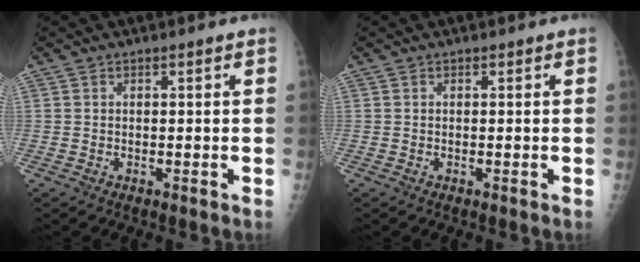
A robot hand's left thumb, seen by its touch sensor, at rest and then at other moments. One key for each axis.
{"total": 0.0}